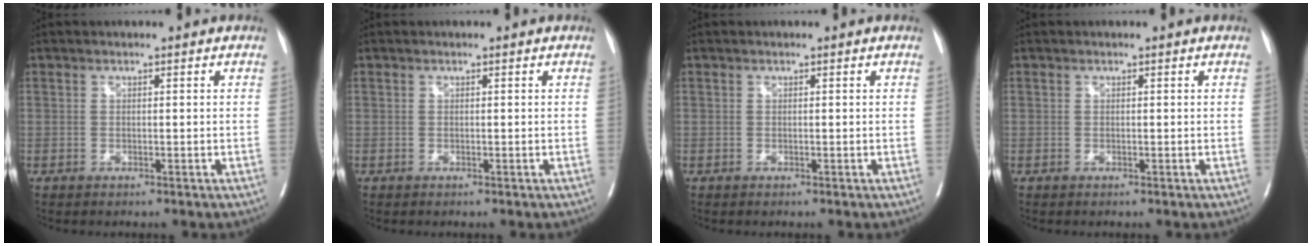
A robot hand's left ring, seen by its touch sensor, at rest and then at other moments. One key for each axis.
{"total": 0.0}
{"total": 0.0}
{"total": 0.0}